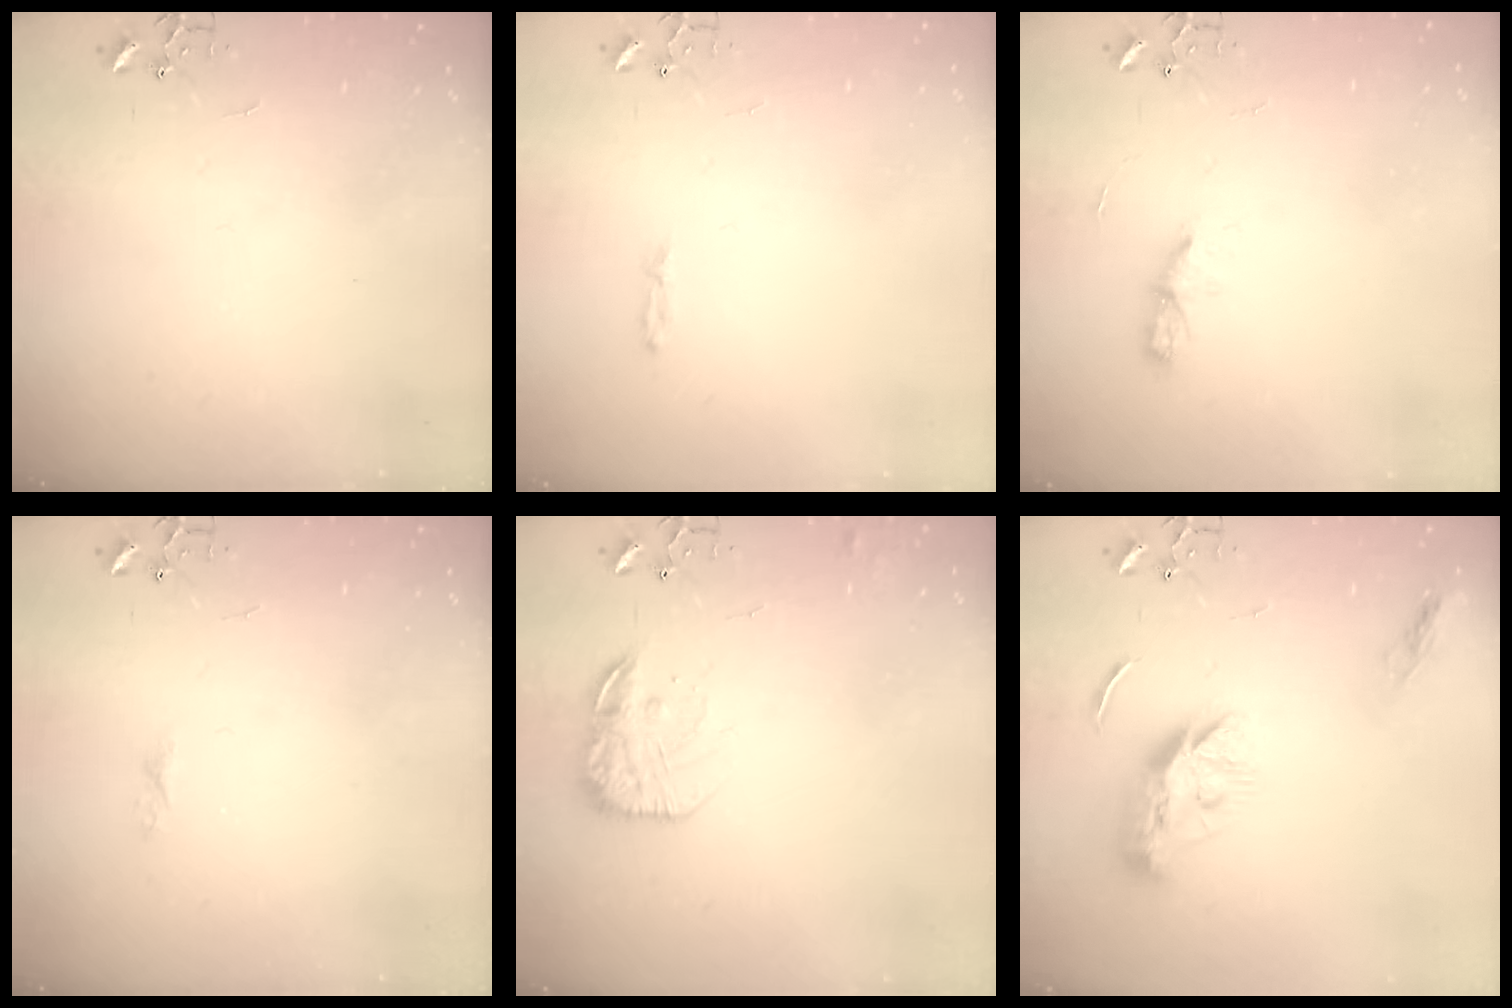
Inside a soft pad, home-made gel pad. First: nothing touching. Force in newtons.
{"total": 3.6, "press": 3.6, "slide": 0.4}
{"total": 5.1, "press": 5.0, "slide": 0.6}
{"total": 3.6, "press": 3.5, "slide": 0.5}
{"total": 15.5, "press": 15.5, "slide": 1.0}
{"total": 11.0, "press": 11.0, "slide": 0.1}